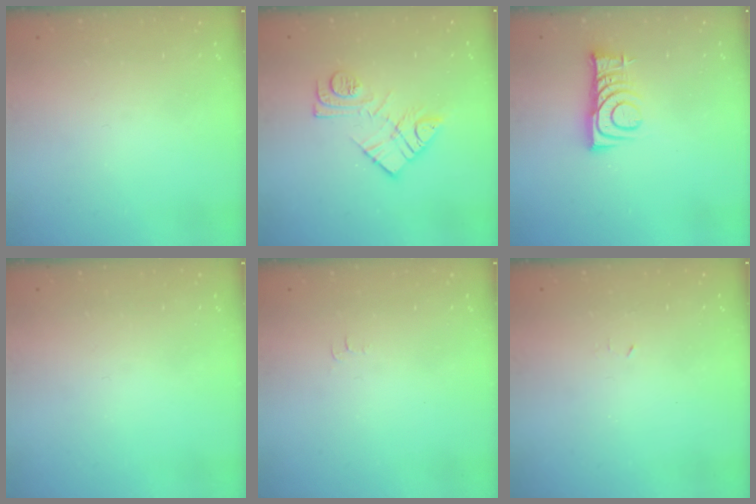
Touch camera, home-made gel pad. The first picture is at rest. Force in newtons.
{"total": 12.1, "press": 12.0, "slide": 0.8}
{"total": 8.9, "press": 8.9, "slide": 0.1}
{"total": 0.0}
{"total": 3.6, "press": 3.6, "slide": 0.5}
{"total": 2.9, "press": 2.9, "slide": 0.4}